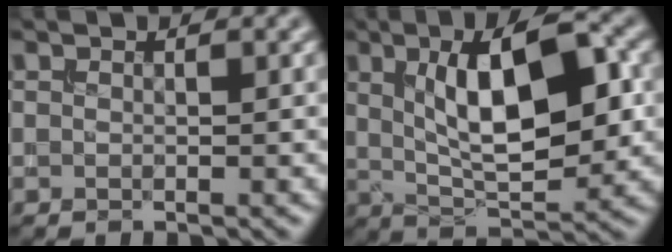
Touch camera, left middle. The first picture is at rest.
{"total": 9.8, "force": [1.8, 3.7, 9.0], "torque": [-0.136, 0.008, 0.028]}